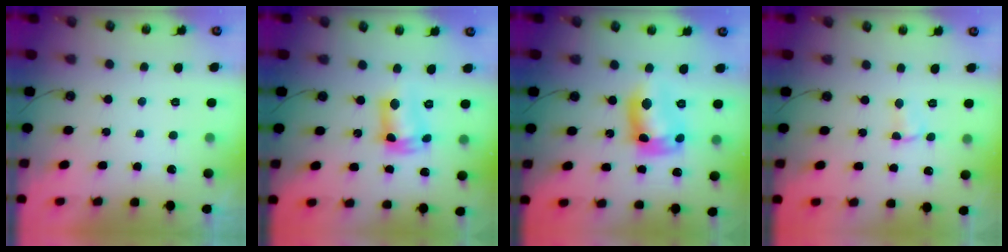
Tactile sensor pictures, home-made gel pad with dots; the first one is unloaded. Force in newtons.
{"total": 10.6, "press": 10.6, "slide": 0.8}
{"total": 12.7, "press": 12.7, "slide": 1.0}
{"total": 1.9, "press": 1.9, "slide": 0.3}